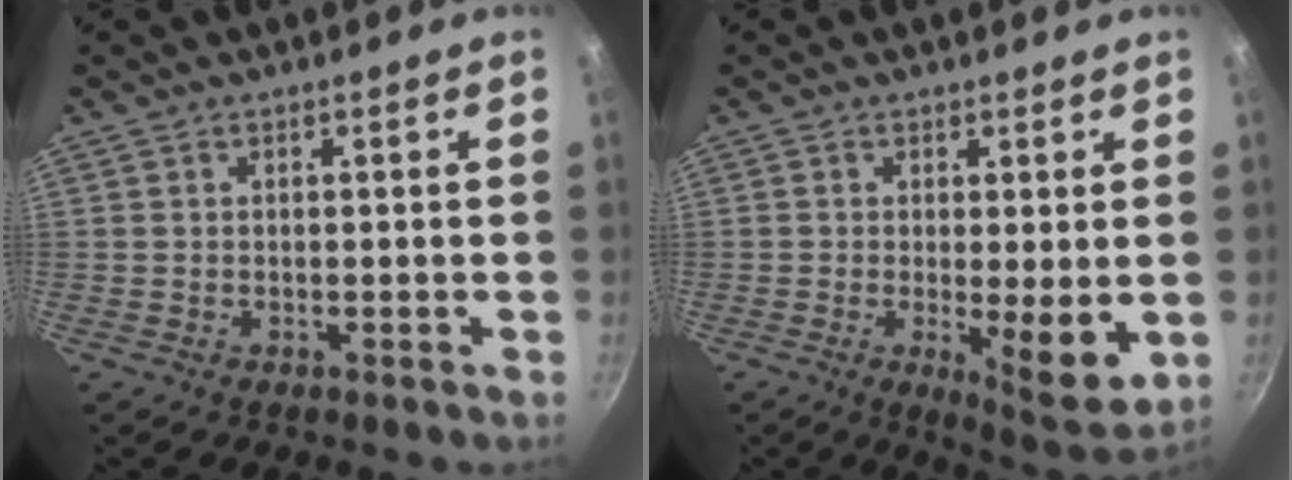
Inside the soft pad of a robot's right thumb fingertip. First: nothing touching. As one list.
[{"total": 8.4, "force": [-0.7, 2.2, 8.1], "torque": [-0.108, -0.027, -0.003]}]